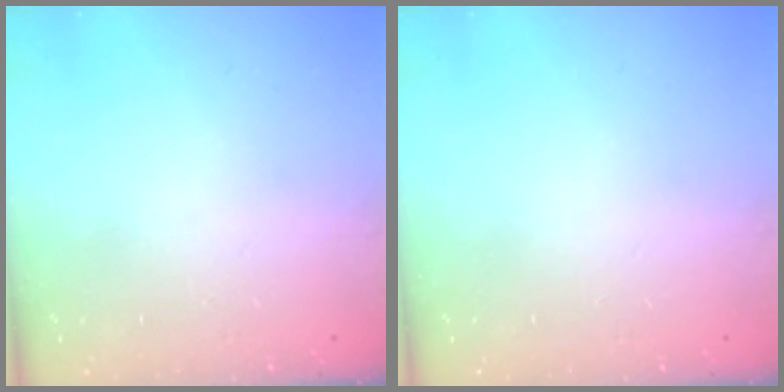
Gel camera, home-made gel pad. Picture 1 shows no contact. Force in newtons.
{"total": 0.0}